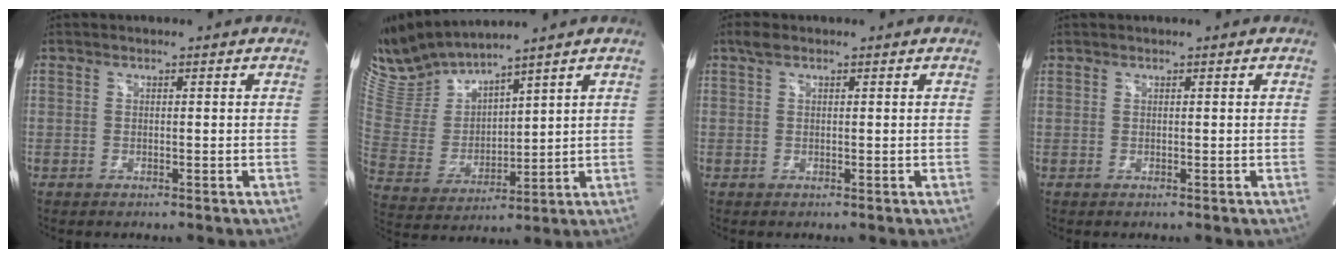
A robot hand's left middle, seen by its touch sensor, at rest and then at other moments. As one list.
[{"total": 10.4, "force": [10.0, 0.1, 2.6], "torque": [-0.078, -0.003, 0.222]}, {"total": 1.6, "force": [1.0, 0.7, 1.0], "torque": [-0.025, 0.015, 0.020]}, {"total": 0.0}]